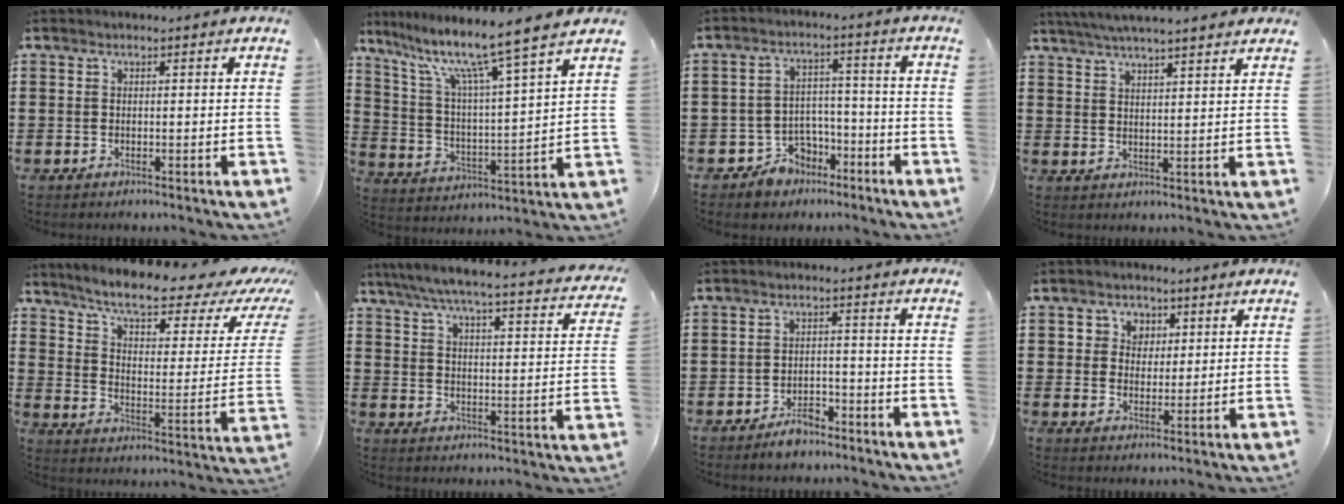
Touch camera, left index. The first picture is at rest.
{"total": 10.0, "force": [8.1, -0.7, 5.8], "torque": [-0.144, -0.056, 0.128]}
{"total": 5.2, "force": [-3.9, 3.4, 0.7], "torque": [-0.029, 0.013, -0.078]}
{"total": 4.6, "force": [4.3, -0.2, 1.7], "torque": [-0.045, -0.013, 0.076]}
{"total": 8.5, "force": [6.6, 1.0, 5.3], "torque": [-0.110, -0.042, 0.106]}
{"total": 5.5, "force": [4.7, -0.2, 2.8], "torque": [-0.075, -0.035, 0.073]}
{"total": 3.8, "force": [-3.2, 1.4, 1.3], "torque": [-0.023, 0.012, -0.063]}
{"total": 3.7, "force": [1.6, 3.3, 0.5], "torque": [-0.021, 0.011, 0.025]}